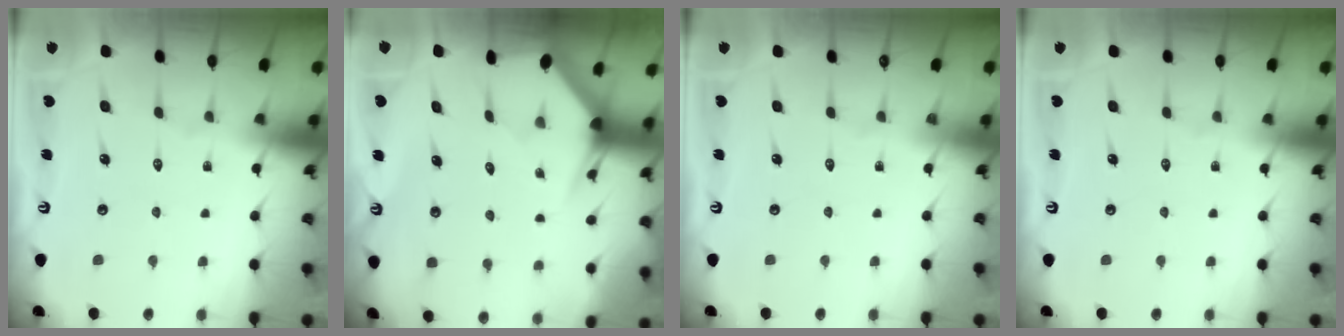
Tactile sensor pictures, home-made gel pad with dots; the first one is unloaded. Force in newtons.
{"total": 2.9, "press": 2.9, "slide": 0.0}
{"total": 0.0}
{"total": 0.0}